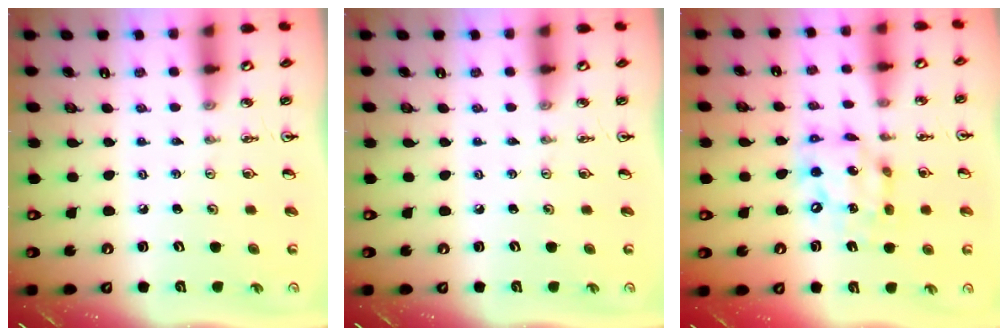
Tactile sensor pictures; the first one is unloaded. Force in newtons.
{"total": 0.0}
{"total": 13.7, "press": 13.6, "slide": 1.3}